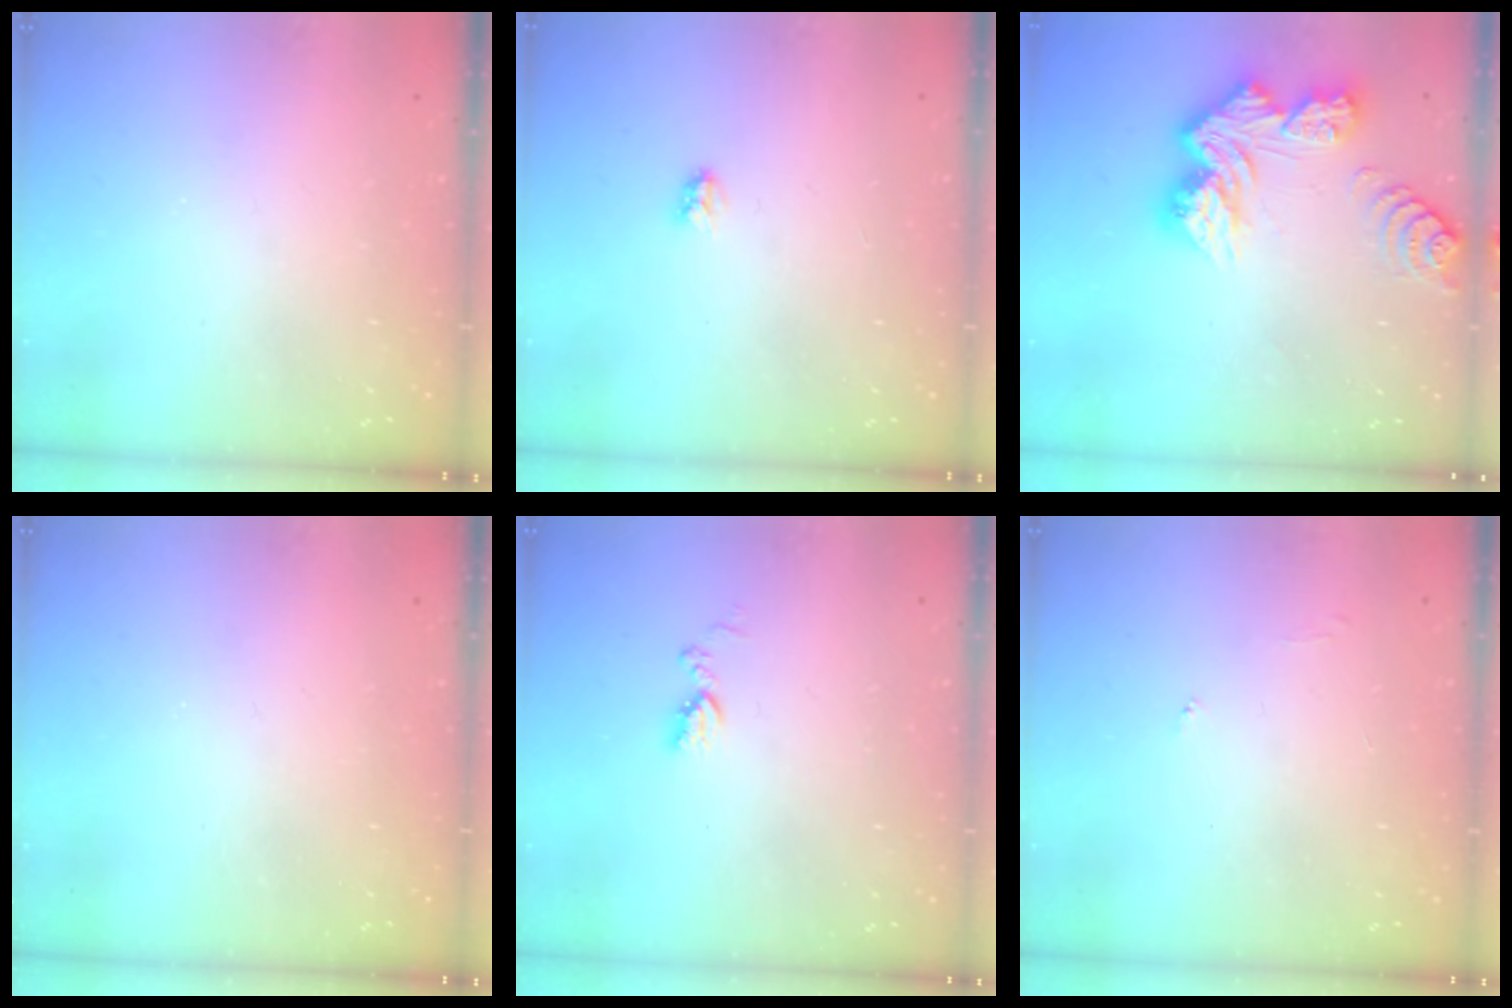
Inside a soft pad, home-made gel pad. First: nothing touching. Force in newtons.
{"total": 2.9, "press": 2.9, "slide": 0.3}
{"total": 14.2, "press": 14.1, "slide": 1.6}
{"total": 0.0}
{"total": 6.9, "press": 6.8, "slide": 0.8}
{"total": 3.9, "press": 3.9, "slide": 0.3}